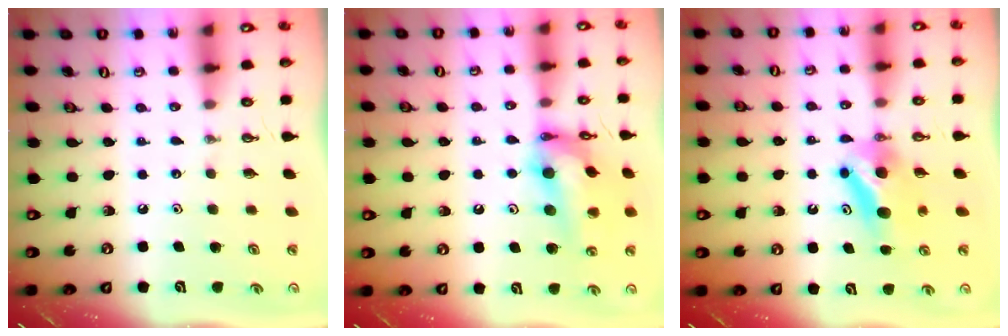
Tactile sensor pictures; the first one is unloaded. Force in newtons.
{"total": 18.0, "press": 17.2, "slide": 5.4}
{"total": 6.8, "press": 6.3, "slide": 2.5}